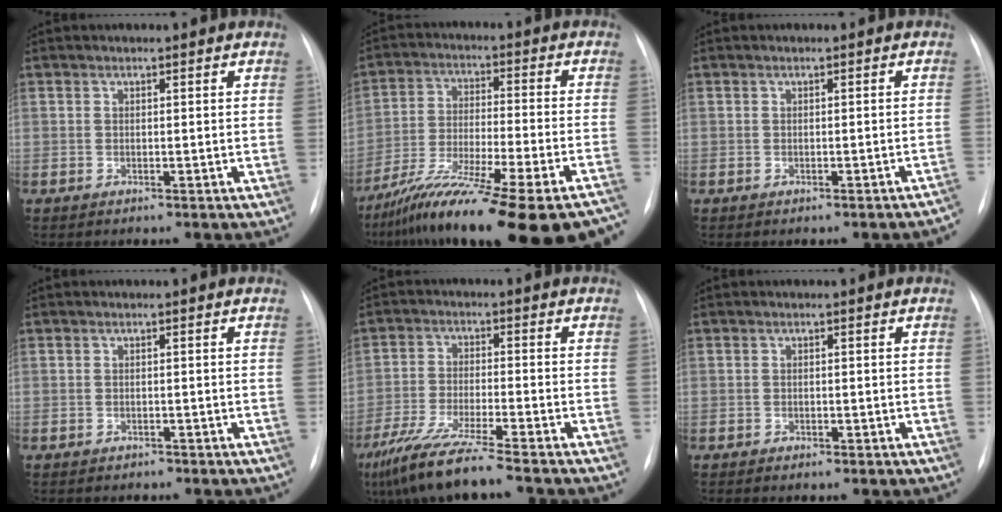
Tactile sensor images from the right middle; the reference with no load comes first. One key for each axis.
{"total": 26.0, "fx": -21.0, "fy": 1.9, "fz": 15.2, "tx": -0.191, "ty": -0.040, "tz": -0.317}
{"total": 2.0, "fx": -1.8, "fy": -0.2, "fz": 0.9, "tx": -0.006, "ty": 0.010, "tz": -0.021}
{"total": 0.6, "fx": -0.5, "fy": 0.3, "fz": 0.0, "tx": -0.008, "ty": 0.000, "tz": -0.008}
{"total": 10.7, "fx": -8.4, "fy": -0.7, "fz": 6.6, "tx": -0.121, "ty": -0.040, "tz": -0.147}
{"total": 1.0, "fx": -0.6, "fy": 0.6, "fz": 0.6, "tx": -0.009, "ty": 0.000, "tz": -0.003}